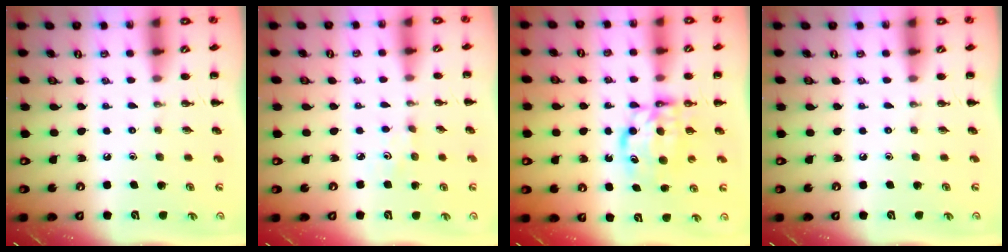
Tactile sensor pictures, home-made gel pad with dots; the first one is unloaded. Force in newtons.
{"total": 1.4, "press": 1.3, "slide": 0.4}
{"total": 6.9, "press": 6.8, "slide": 0.6}
{"total": 0.0}